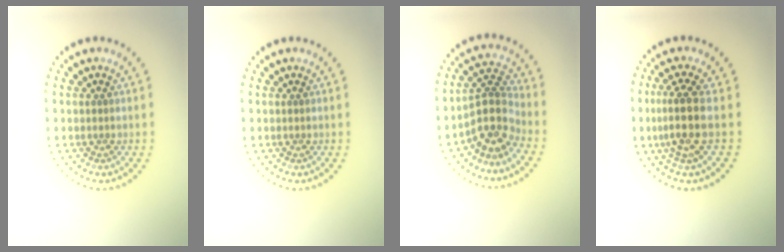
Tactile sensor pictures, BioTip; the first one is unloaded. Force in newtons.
{"total": 0.0}
{"total": 4.0, "press": 3.2, "slide": 2.4}
{"total": 3.3, "press": 2.7, "slide": 1.9}